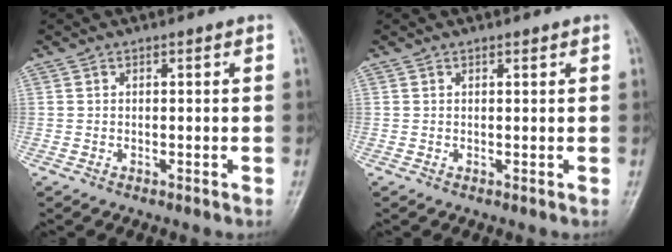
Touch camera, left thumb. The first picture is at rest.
{"total": 0.6, "force": [0.5, 0.2, 0.3], "torque": [-0.007, -0.004, 0.007]}